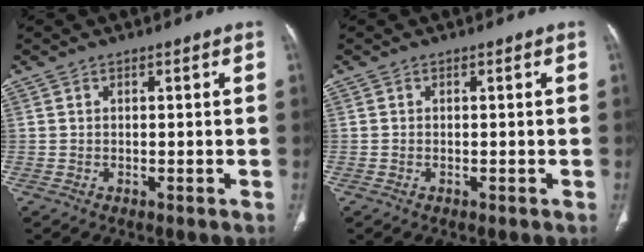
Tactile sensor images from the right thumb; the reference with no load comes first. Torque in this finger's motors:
{"motor_torque": [-0.26, 0.04, -0.18, -0.62, -0.05]}